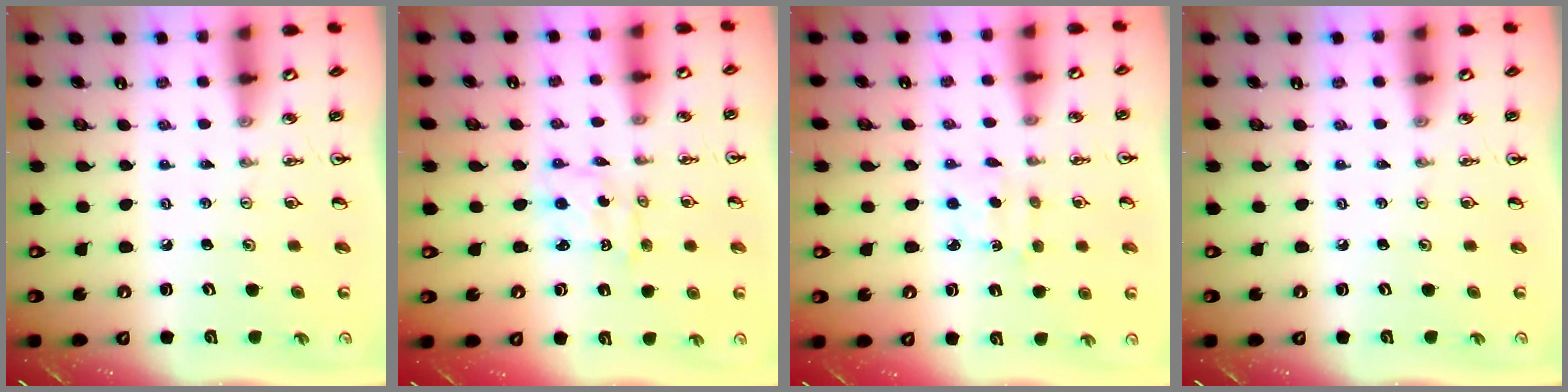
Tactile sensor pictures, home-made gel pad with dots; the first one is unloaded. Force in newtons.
{"total": 1.4, "press": 1.4, "slide": 0.2}
{"total": 3.4, "press": 3.3, "slide": 0.5}
{"total": 0.0}